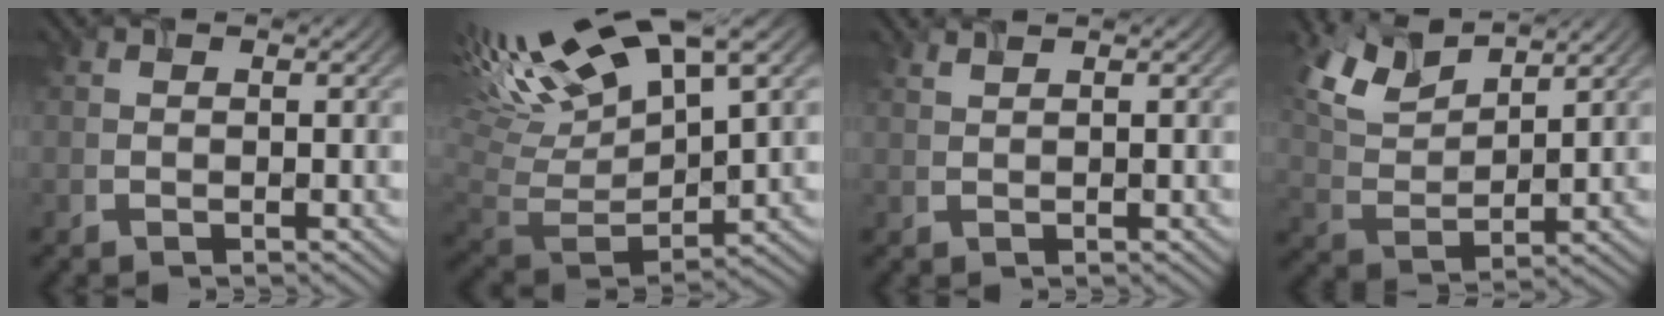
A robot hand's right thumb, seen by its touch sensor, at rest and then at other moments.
{"total": 16.3, "force": [5.8, 6.7, 13.7], "torque": [-0.278, 0.026, 0.110]}
{"total": 0.8, "force": [0.7, -0.2, 0.4], "torque": [-0.003, -0.004, 0.014]}
{"total": 8.0, "force": [5.6, 3.2, 4.8], "torque": [-0.120, 0.010, 0.109]}